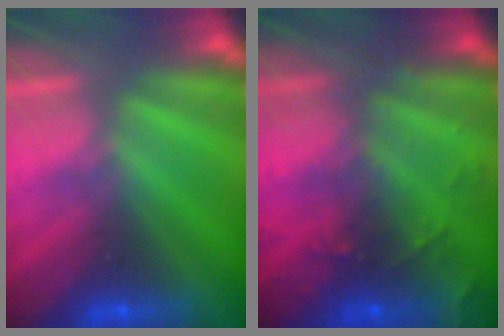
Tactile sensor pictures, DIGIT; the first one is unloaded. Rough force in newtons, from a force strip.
{"total": 9.4}